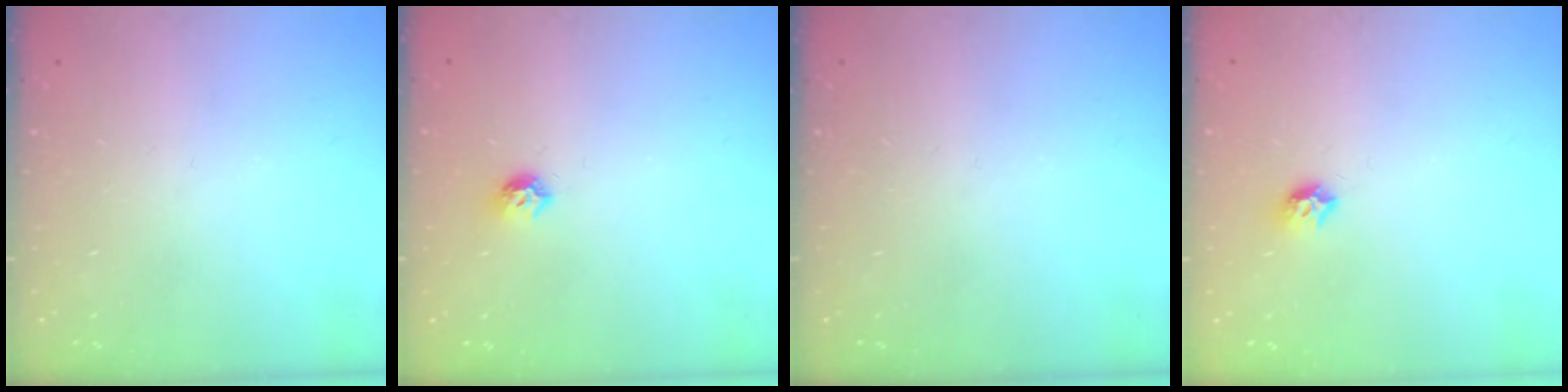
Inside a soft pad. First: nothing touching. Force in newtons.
{"total": 6.3, "press": 6.3, "slide": 0.1}
{"total": 0.0}
{"total": 7.5, "press": 7.4, "slide": 0.6}